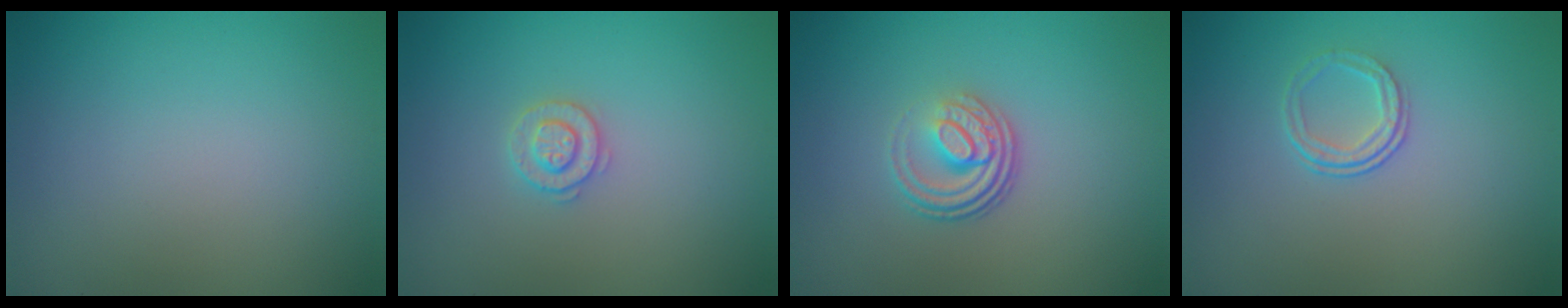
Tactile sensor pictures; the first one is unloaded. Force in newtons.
{"total": 2.0, "press": 1.9, "slide": 0.4}
{"total": 3.8, "press": 2.6, "slide": 2.8}
{"total": 1.7, "press": 1.1, "slide": 1.4}